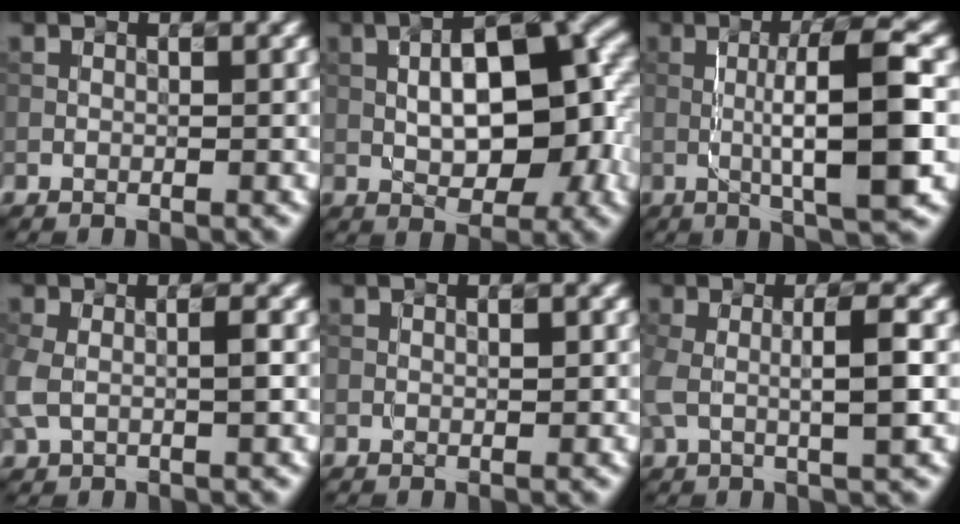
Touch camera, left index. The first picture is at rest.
{"total": 9.7, "force": [0.4, 4.5, 8.6], "torque": [-0.123, 0.012, 0.006]}
{"total": 8.7, "force": [-0.5, 1.5, 8.5], "torque": [-0.126, 0.009, -0.010]}
{"total": 2.9, "force": [-0.1, 1.6, 2.4], "torque": [-0.067, -0.003, -0.003]}
{"total": 0.7, "force": [0.1, 0.2, 0.6], "torque": [-0.010, 0.000, 0.003]}
{"total": 4.4, "force": [0.1, 1.1, 4.2], "torque": [-0.085, 0.001, 0.001]}